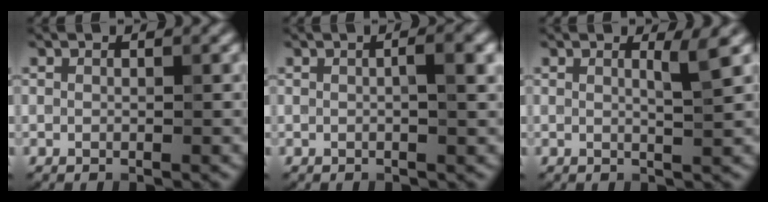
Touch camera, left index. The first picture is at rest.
{"total": 3.0, "force": [0.3, 0.8, 2.9], "torque": [-0.040, 0.006, 0.000]}
{"total": 1.9, "force": [0.7, 0.4, 1.7], "torque": [-0.022, -0.002, 0.004]}